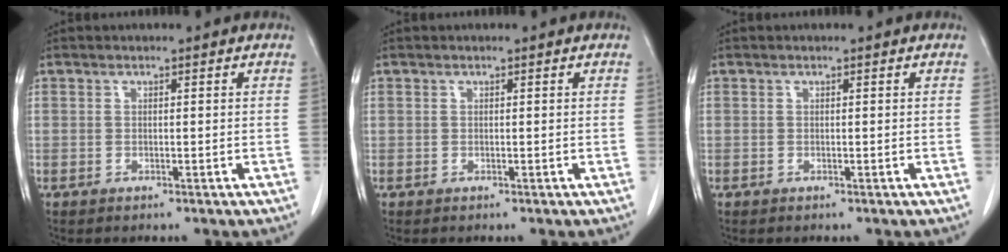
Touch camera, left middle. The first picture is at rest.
{"total": 0.0}
{"total": 0.0}